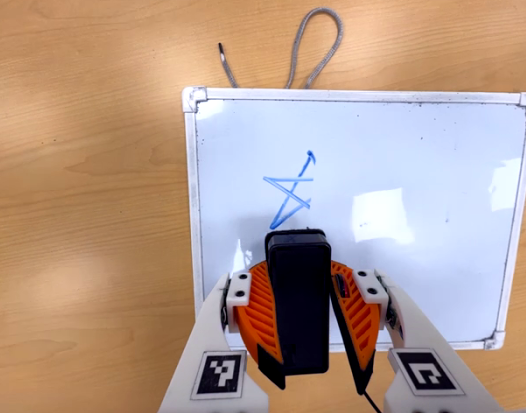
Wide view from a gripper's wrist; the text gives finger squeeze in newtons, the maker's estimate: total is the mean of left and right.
{"total": 10.8, "left": 10.3, "right": 11.3}